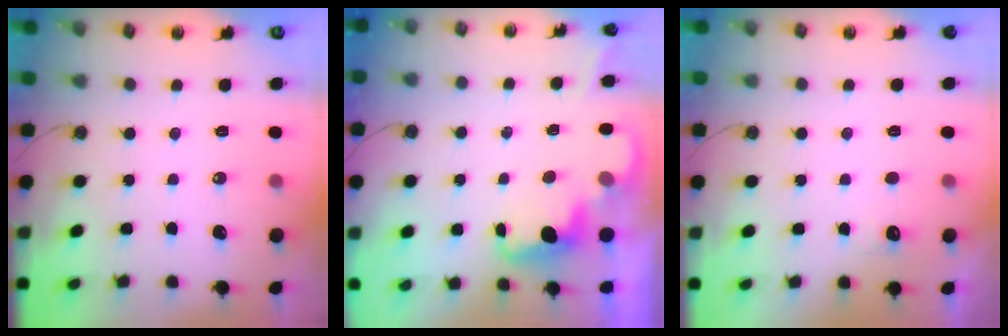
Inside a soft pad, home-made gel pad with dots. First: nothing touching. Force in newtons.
{"total": 2.3, "press": 2.2, "slide": 0.6}
{"total": 3.8, "press": 3.7, "slide": 1.1}